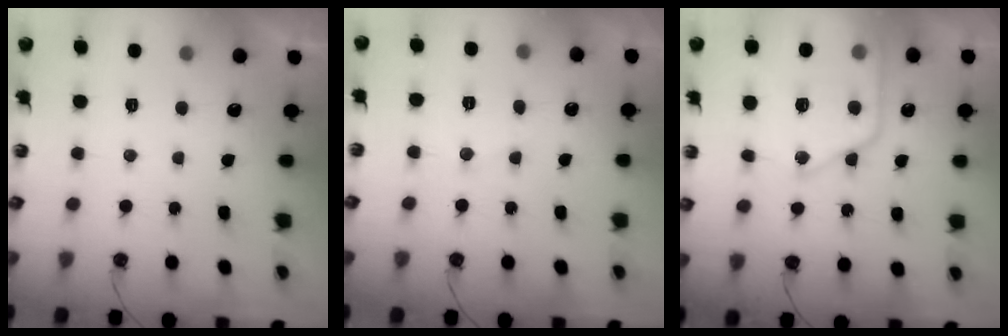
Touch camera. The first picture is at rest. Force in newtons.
{"total": 6.8, "press": 6.8, "slide": 0.3}
{"total": 17.2, "press": 17.1, "slide": 1.6}